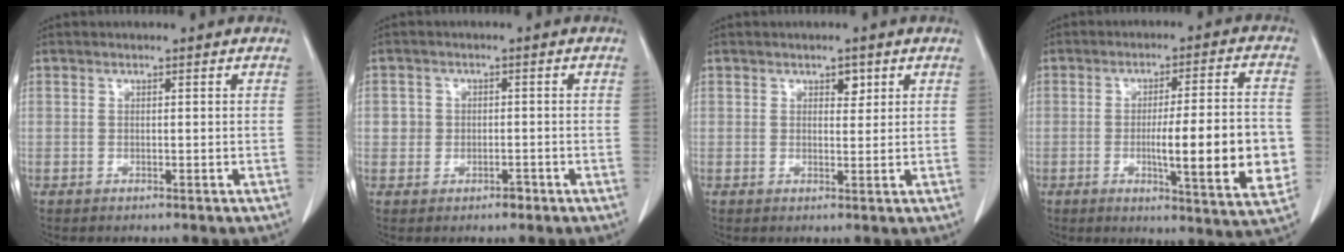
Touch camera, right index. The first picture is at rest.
{"total": 2.6, "force": [-0.7, 2.4, 0.9], "torque": [-0.005, 0.008, -0.008]}
{"total": 1.8, "force": [1.0, 1.0, 1.1], "torque": [-0.012, -0.001, 0.015]}
{"total": 14.6, "force": [-2.3, 1.5, 14.3], "torque": [-0.197, -0.004, -0.030]}